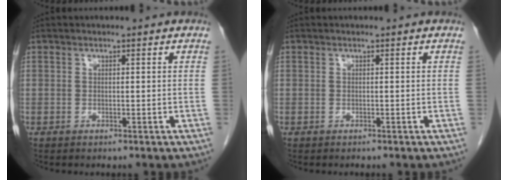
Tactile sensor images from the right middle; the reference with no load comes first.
{"total": 0.0}